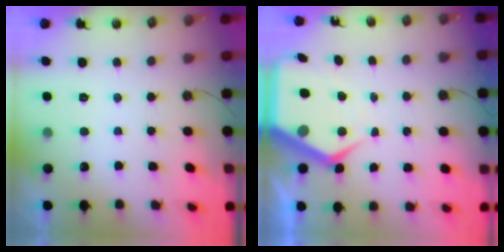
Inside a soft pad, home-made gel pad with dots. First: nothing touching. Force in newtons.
{"total": 8.2, "press": 8.2, "slide": 0.6}